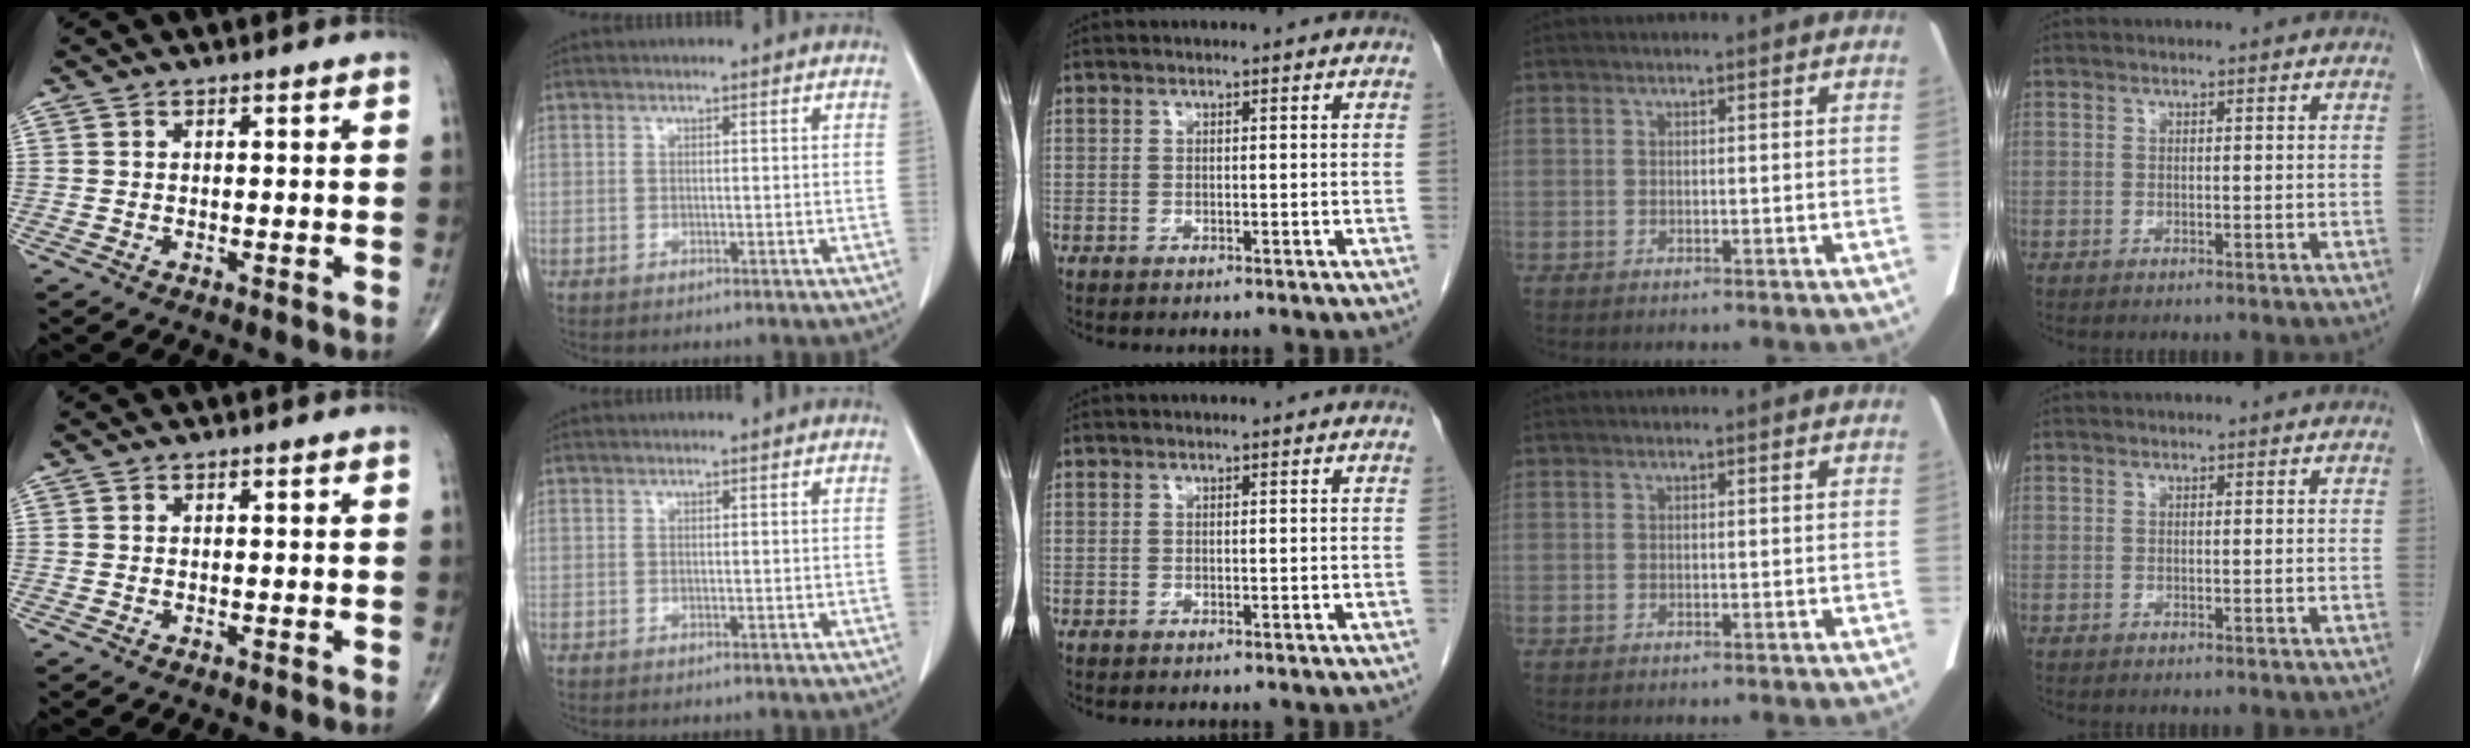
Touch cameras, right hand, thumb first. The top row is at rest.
{}